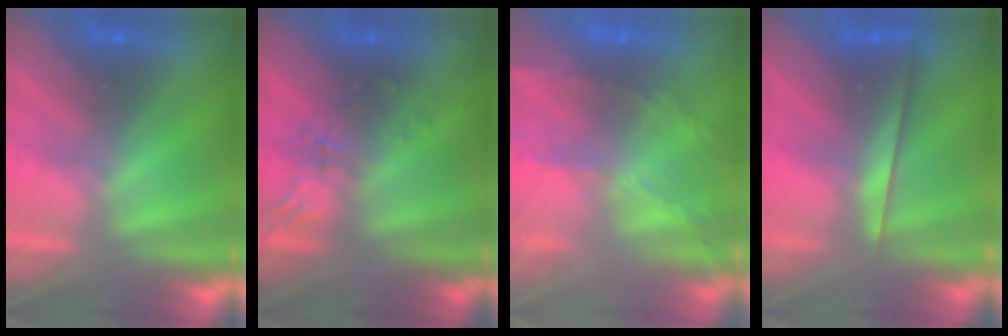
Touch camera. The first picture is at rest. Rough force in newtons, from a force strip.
{"total": 2.6}
{"total": 6.9}
{"total": 2.5}